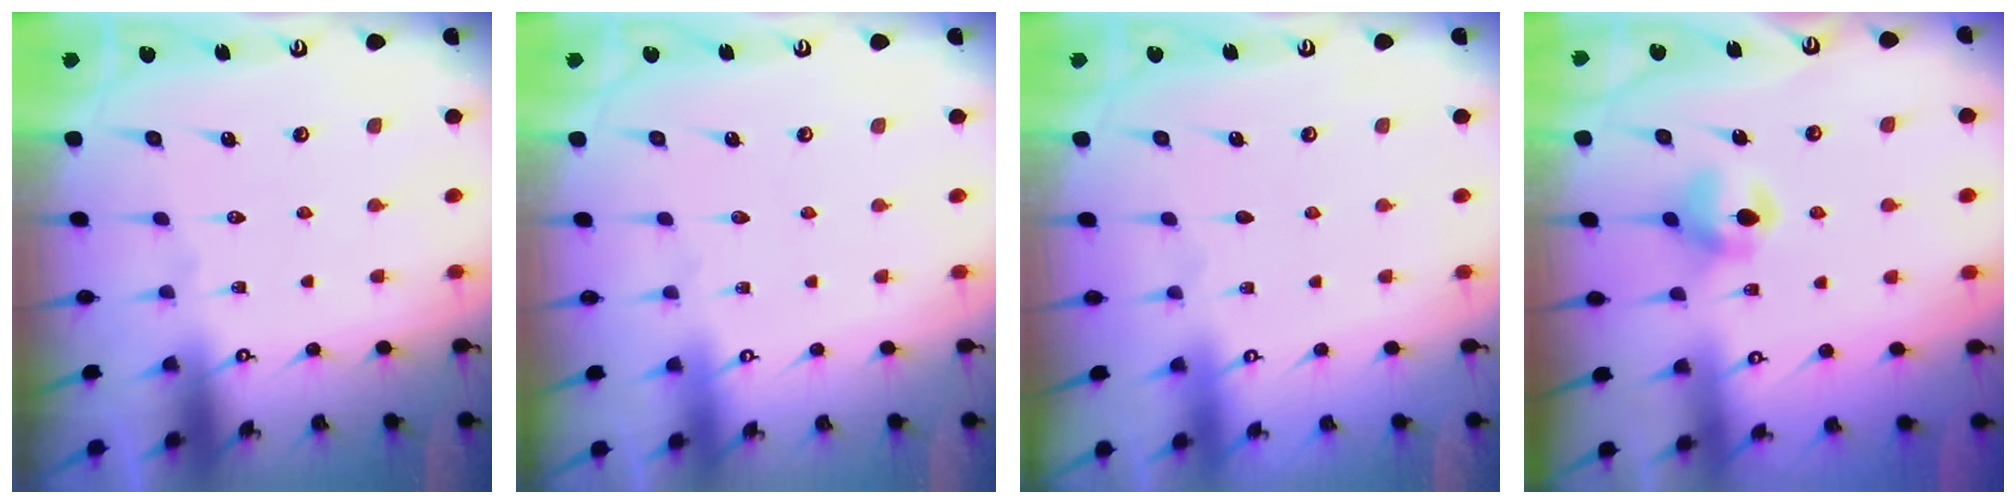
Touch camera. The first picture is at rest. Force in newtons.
{"total": 0.0}
{"total": 0.0}
{"total": 6.8, "press": 6.8, "slide": 0.8}